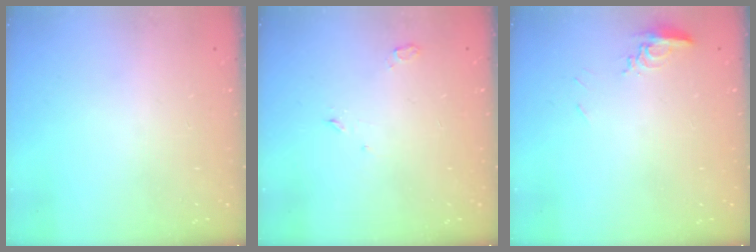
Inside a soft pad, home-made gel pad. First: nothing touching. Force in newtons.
{"total": 2.8, "press": 2.7, "slide": 0.7}
{"total": 8.3, "press": 8.1, "slide": 1.9}